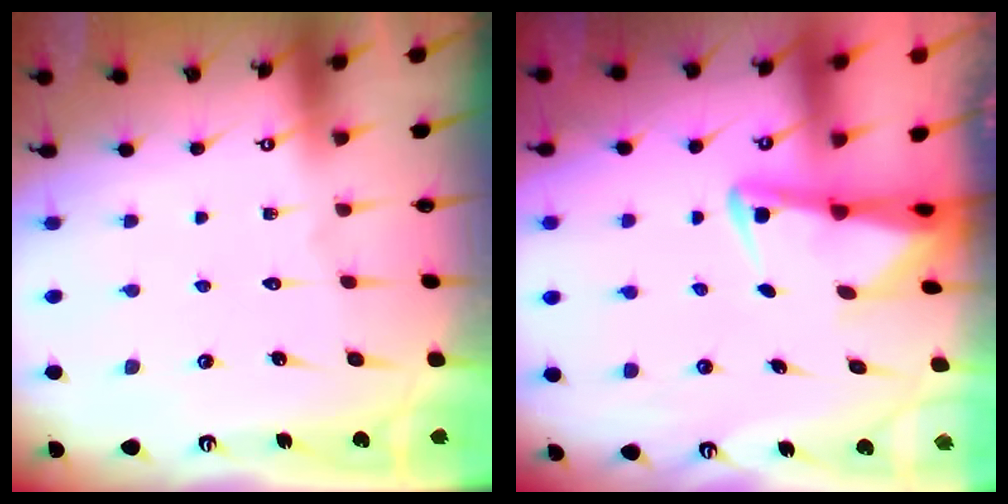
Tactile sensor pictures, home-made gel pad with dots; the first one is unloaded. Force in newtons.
{"total": 2.8, "press": 2.7, "slide": 0.6}